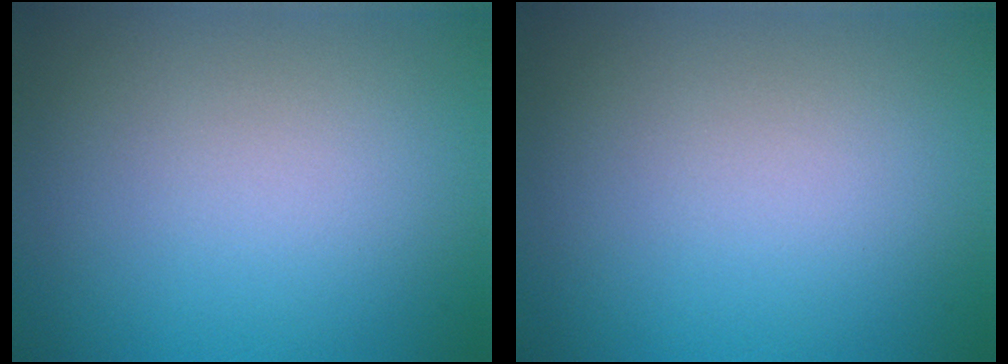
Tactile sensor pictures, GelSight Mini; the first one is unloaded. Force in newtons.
{"total": 0.0}